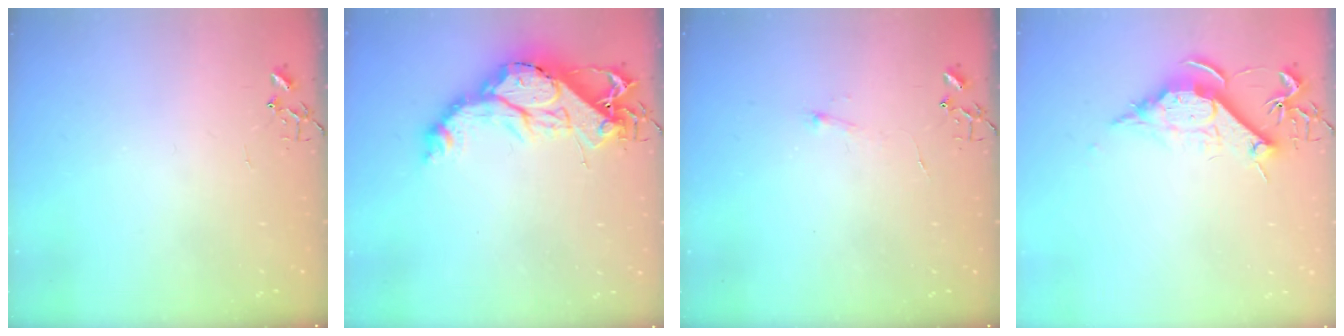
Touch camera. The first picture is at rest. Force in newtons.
{"total": 18.0, "press": 17.9, "slide": 1.7}
{"total": 4.1, "press": 4.0, "slide": 0.6}
{"total": 10.8, "press": 10.8, "slide": 0.1}